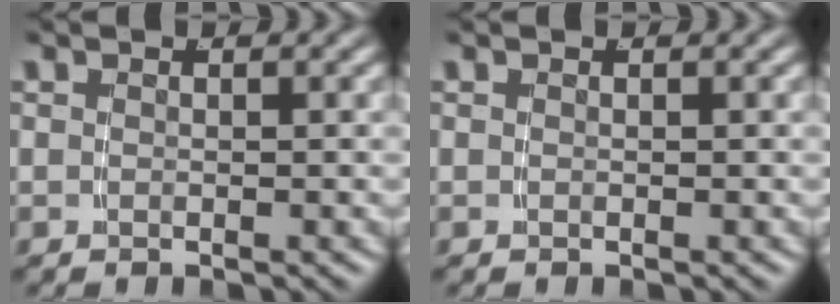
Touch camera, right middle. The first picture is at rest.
{"total": 0.0}